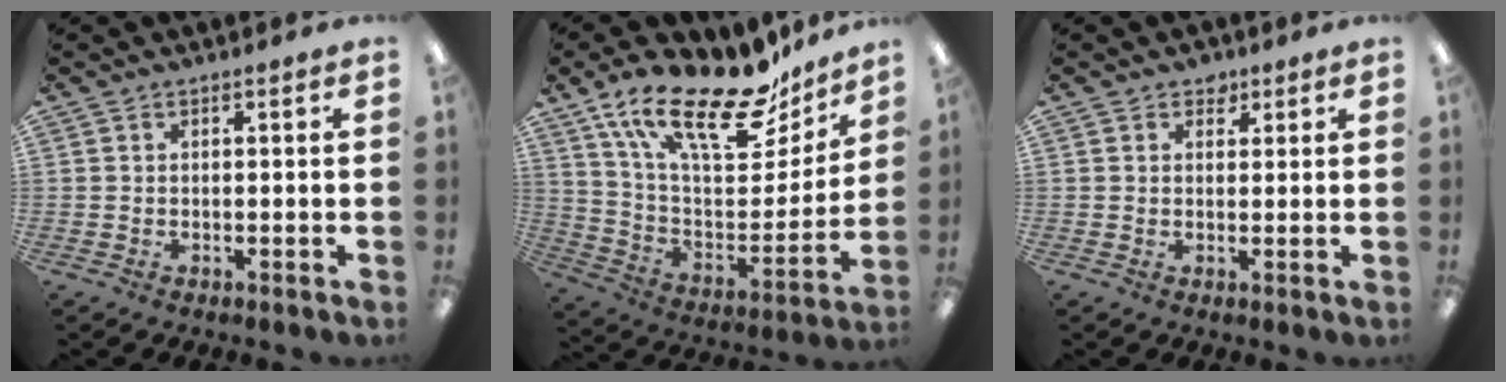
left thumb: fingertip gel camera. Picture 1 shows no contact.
{"total": 24.7, "force": [17.7, 9.1, 14.5], "torque": [-0.237, -0.108, 0.302]}
{"total": 2.5, "force": [1.7, 1.7, 0.6], "torque": [0.002, -0.003, 0.029]}